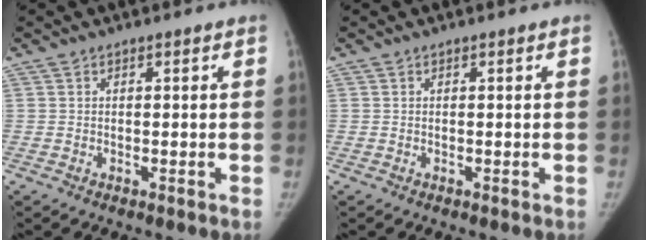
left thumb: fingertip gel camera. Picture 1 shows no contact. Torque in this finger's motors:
{"motor_torque": [0.00, 0.00, 0.26, -0.06, 0.00]}